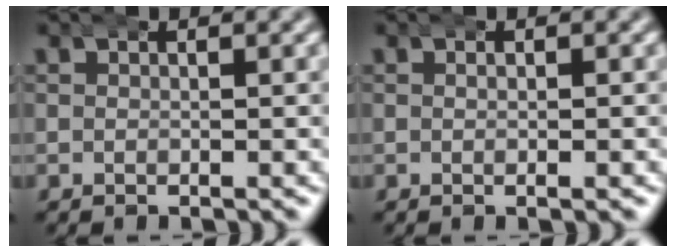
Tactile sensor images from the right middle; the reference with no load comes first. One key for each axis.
{"total": 0.7, "fx": 0.2, "fy": 0.0, "fz": 0.7, "tx": -0.005, "ty": 0.006, "tz": -0.005}